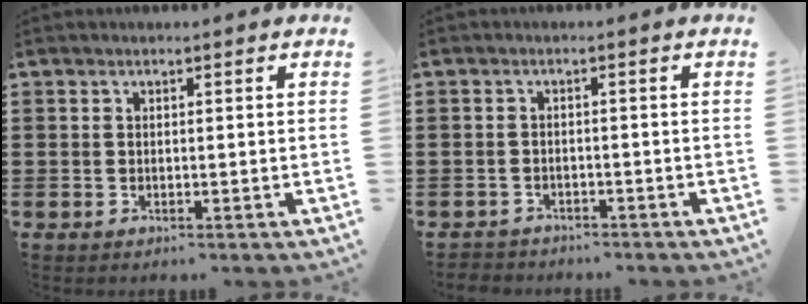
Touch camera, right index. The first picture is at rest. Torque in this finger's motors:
{"motor_torque": [-0.56, 0.37, -0.19, -0.21]}